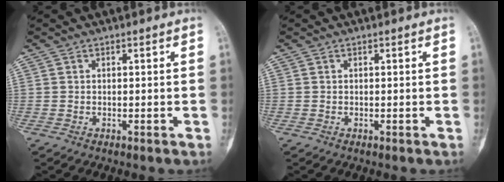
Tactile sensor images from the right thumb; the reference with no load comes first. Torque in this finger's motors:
{"motor_torque": [-0.01, 0.01, 0.00, 0.01, -0.02]}